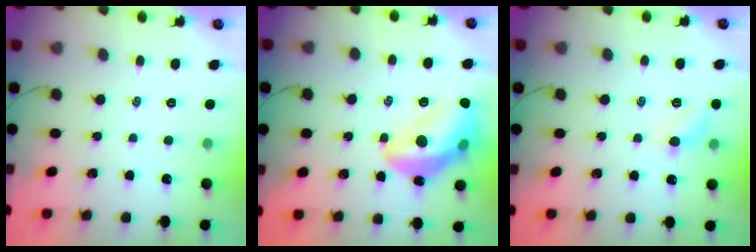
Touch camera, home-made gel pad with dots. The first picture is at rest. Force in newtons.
{"total": 16.4, "press": 16.3, "slide": 1.8}
{"total": 5.7, "press": 5.5, "slide": 1.5}